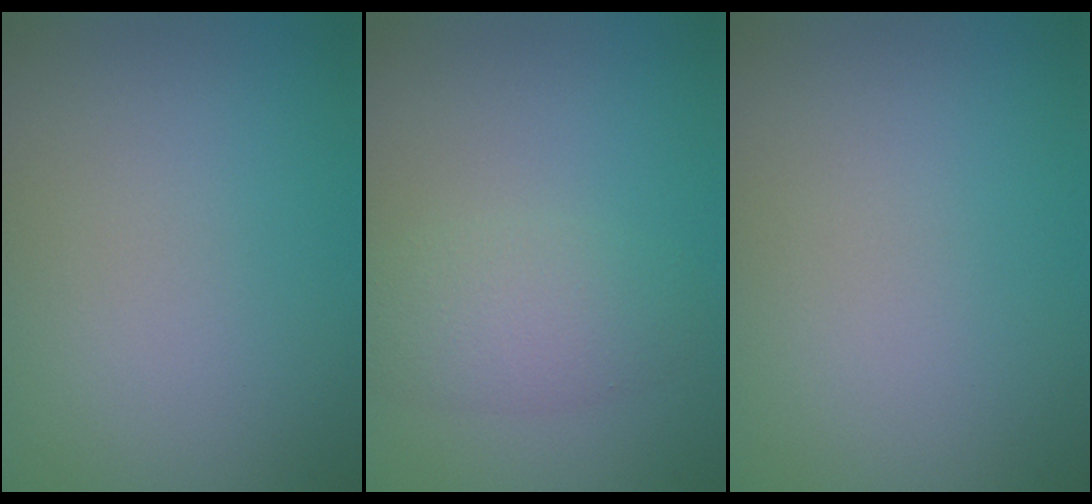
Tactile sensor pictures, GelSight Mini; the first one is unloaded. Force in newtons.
{"total": 2.9, "press": 2.9, "slide": 0.2}
{"total": 0.0}